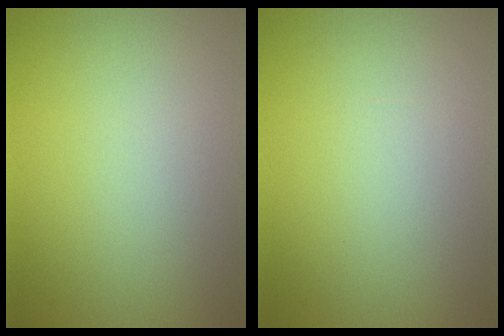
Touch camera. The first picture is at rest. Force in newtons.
{"total": 0.0}